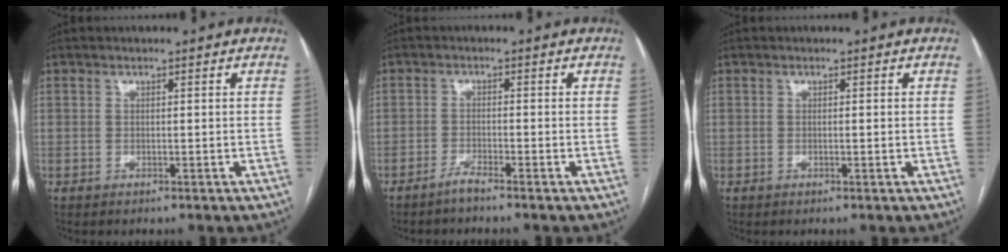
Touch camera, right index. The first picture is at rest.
{"total": 2.0, "force": [-1.7, -0.3, 0.8], "torque": [-0.021, -0.002, -0.037]}
{"total": 0.8, "force": [-0.1, 0.1, 0.8], "torque": [-0.017, -0.001, 0.001]}